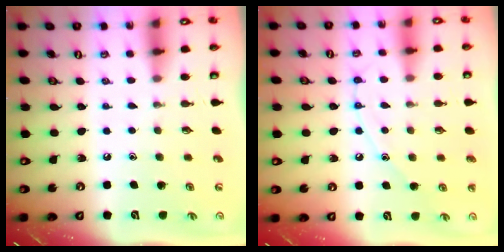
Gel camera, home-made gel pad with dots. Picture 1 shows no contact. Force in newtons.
{"total": 9.0, "press": 9.0, "slide": 0.6}